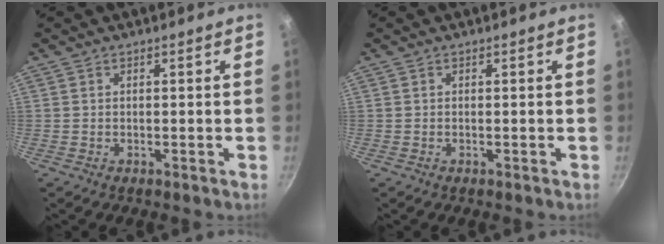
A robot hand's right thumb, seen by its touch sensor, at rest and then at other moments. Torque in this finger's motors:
{"motor_torque": [0.07, 1.01, 0.02, 0.21, -0.02]}